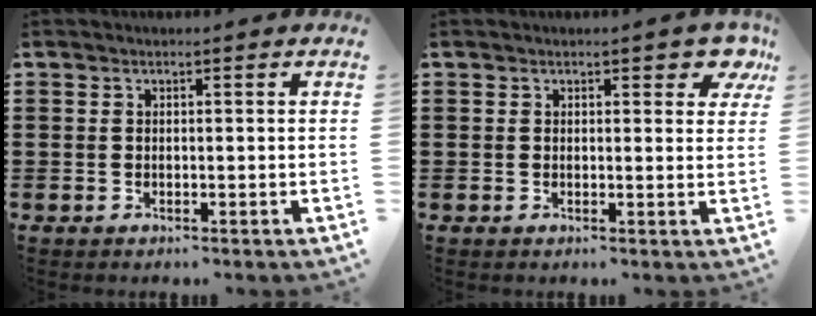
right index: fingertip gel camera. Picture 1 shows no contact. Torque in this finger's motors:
{"motor_torque": [0.17, -0.10, 0.13, 0.03]}